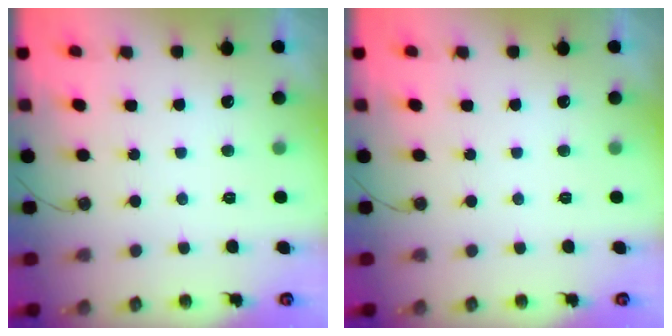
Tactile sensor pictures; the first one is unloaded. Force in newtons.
{"total": 0.0}